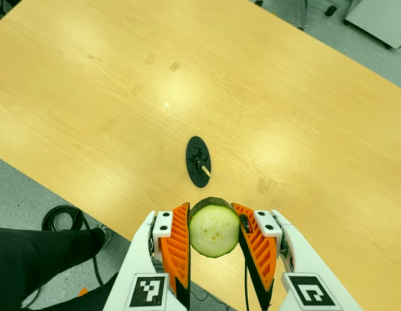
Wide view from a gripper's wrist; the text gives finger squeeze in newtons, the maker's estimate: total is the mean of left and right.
{"total": 9.7, "left": 8.7, "right": 10.7}